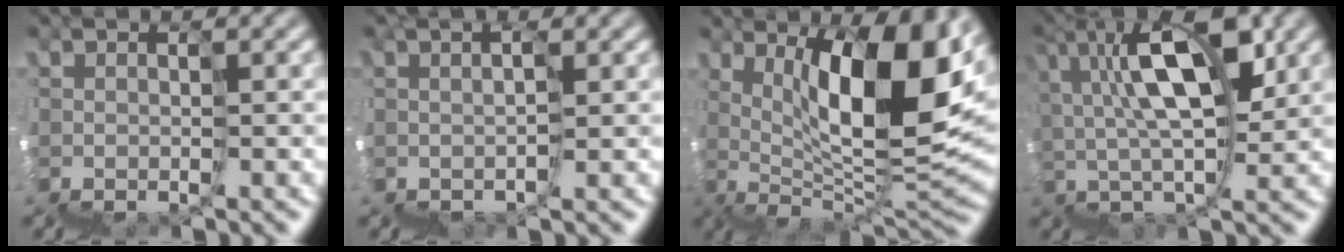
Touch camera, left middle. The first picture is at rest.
{"total": 2.0, "force": [1.8, 0.2, 0.8], "torque": [-0.003, 0.019, 0.033]}
{"total": 9.5, "force": [4.4, 1.8, 8.3], "torque": [-0.110, 0.019, 0.067]}
{"total": 7.6, "force": [4.0, 2.9, 5.8], "torque": [-0.108, 0.036, 0.054]}